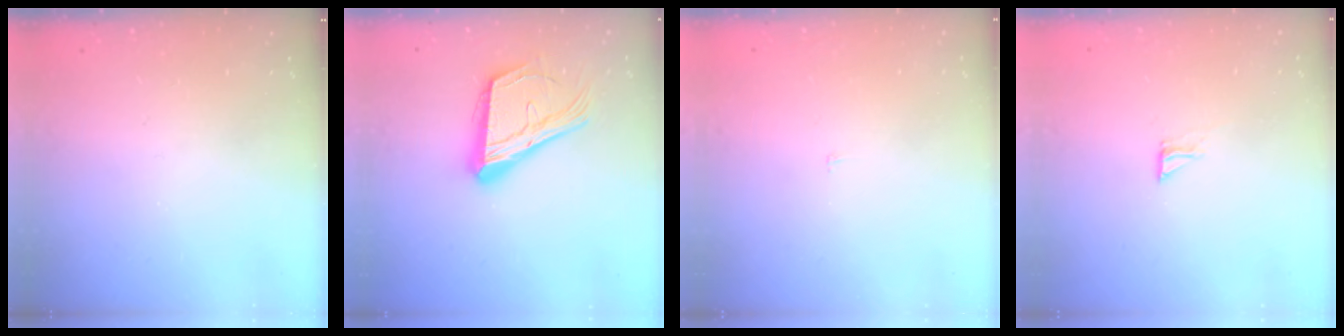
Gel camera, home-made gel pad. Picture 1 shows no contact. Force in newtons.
{"total": 19.0, "press": 18.8, "slide": 3.0}
{"total": 2.2, "press": 2.2, "slide": 0.2}
{"total": 4.6, "press": 4.5, "slide": 0.5}